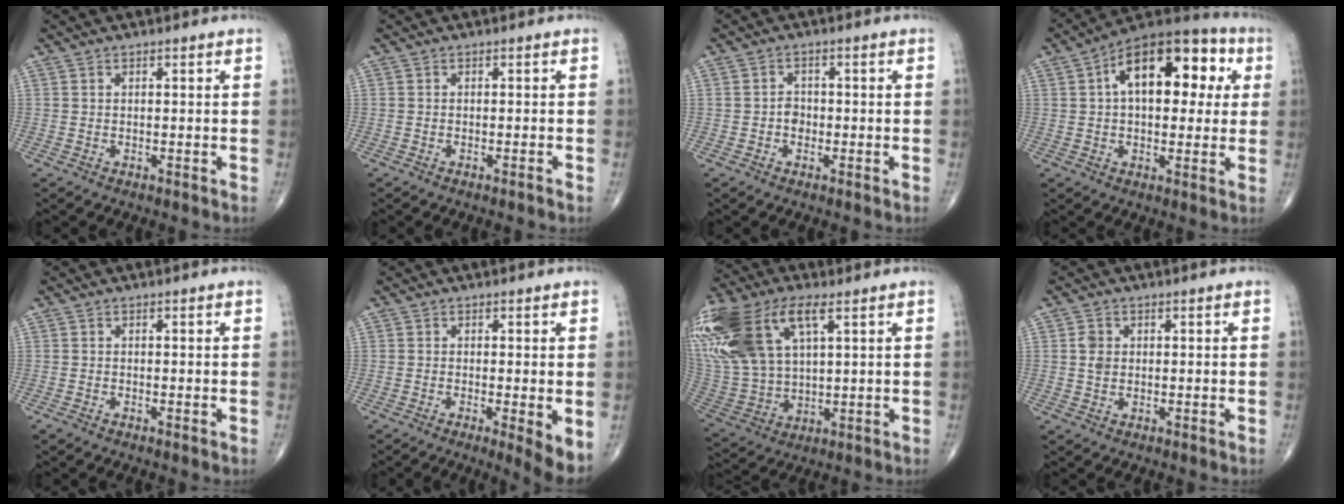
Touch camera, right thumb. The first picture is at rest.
{"total": 0.6, "force": [-0.5, -0.2, 0.3], "torque": [-0.011, 0.000, -0.009]}
{"total": 2.3, "force": [-0.6, 1.9, 1.2], "torque": [-0.007, 0.007, -0.014]}
{"total": 19.1, "force": [4.7, 10.4, 15.4], "torque": [-0.191, 0.029, 0.058]}
{"total": 0.8, "force": [-0.5, 0.2, 0.7], "torque": [-0.014, -0.004, -0.011]}
{"total": 5.0, "force": [-1.1, 0.7, 4.8], "torque": [-0.079, -0.018, -0.022]}
{"total": 24.8, "force": [10.4, 12.8, 18.6], "torque": [-0.441, 0.011, 0.203]}
{"total": 2.6, "force": [0.3, 2.1, 1.5], "torque": [-0.022, 0.000, 0.005]}